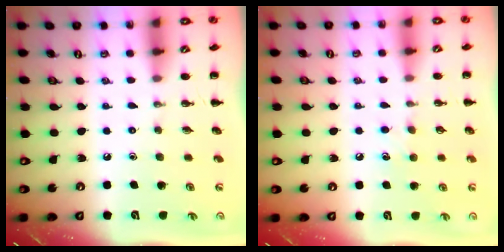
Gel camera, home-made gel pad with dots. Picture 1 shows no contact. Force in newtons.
{"total": 4.7, "press": 4.5, "slide": 1.4}